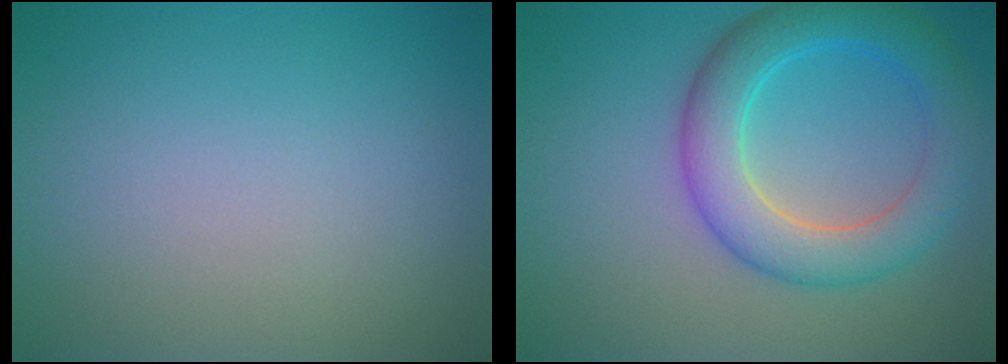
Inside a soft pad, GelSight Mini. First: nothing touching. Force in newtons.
{"total": 6.0, "press": 6.0, "slide": 0.1}